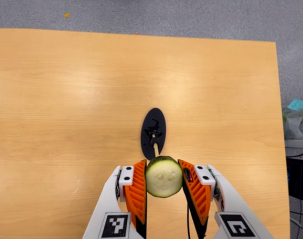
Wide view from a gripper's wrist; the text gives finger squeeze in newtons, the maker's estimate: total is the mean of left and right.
{"total": 10.4, "left": 9.2, "right": 11.6}